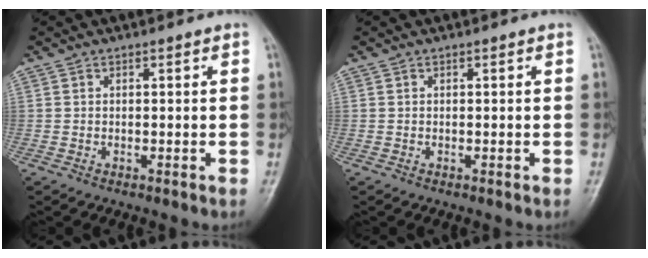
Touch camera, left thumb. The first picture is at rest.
{"total": 0.0}